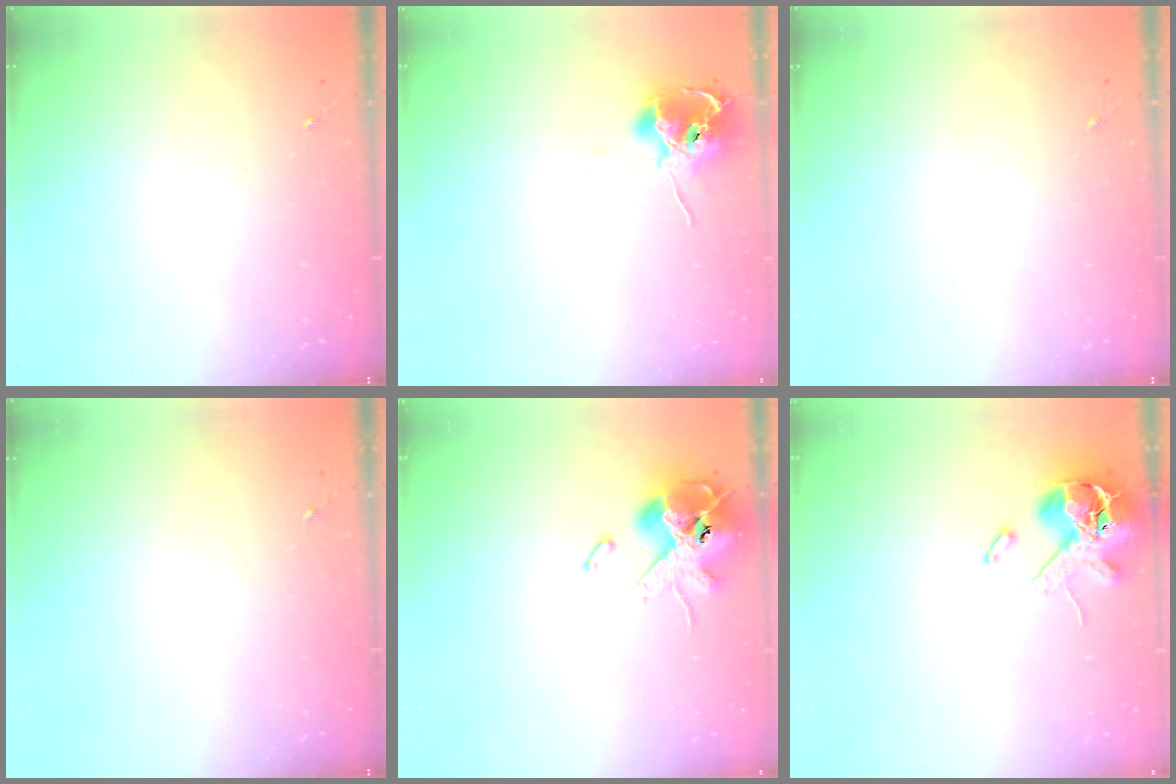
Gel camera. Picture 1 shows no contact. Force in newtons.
{"total": 10.6, "press": 10.5, "slide": 0.8}
{"total": 0.0}
{"total": 0.0}
{"total": 13.9, "press": 13.7, "slide": 2.3}
{"total": 12.8, "press": 12.6, "slide": 2.0}